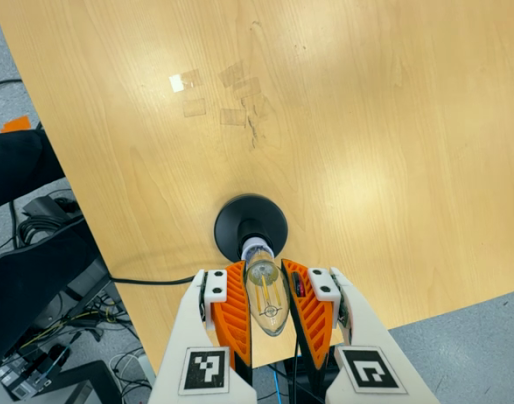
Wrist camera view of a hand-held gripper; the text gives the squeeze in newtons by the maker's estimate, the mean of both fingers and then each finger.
{"total": 20.5, "left": 21.7, "right": 19.4}